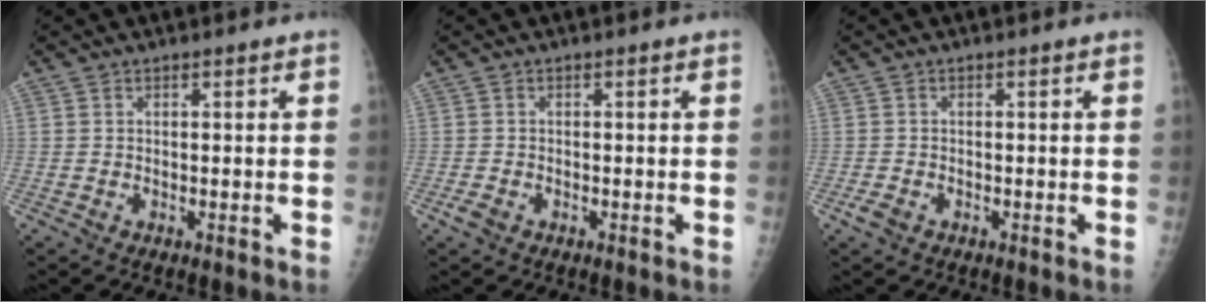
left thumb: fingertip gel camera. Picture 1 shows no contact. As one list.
[{"total": 1.9, "force": [-1.0, 1.2, 1.0], "torque": [-0.019, 0.000, -0.018]}, {"total": 2.0, "force": [-1.0, 1.4, 1.1], "torque": [-0.021, 0.000, -0.019]}]